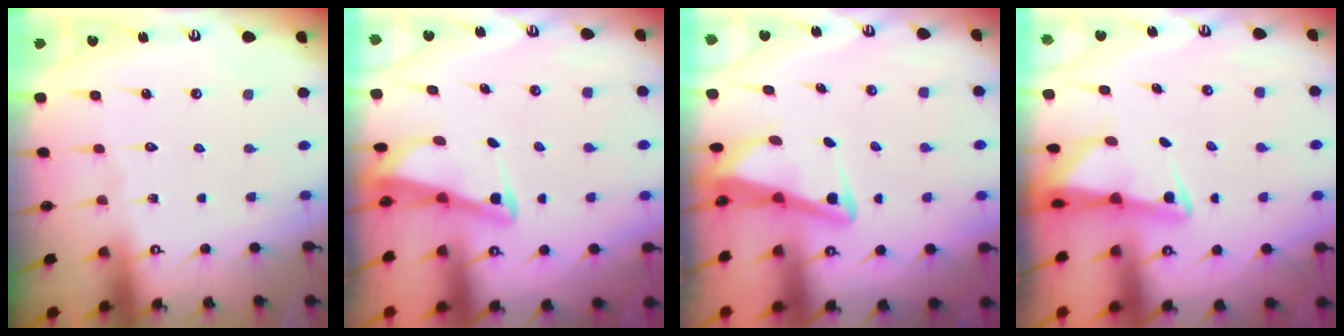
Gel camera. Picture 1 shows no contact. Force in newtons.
{"total": 2.7, "press": 2.7, "slide": 0.3}
{"total": 3.6, "press": 3.5, "slide": 0.8}
{"total": 2.4, "press": 2.3, "slide": 0.5}